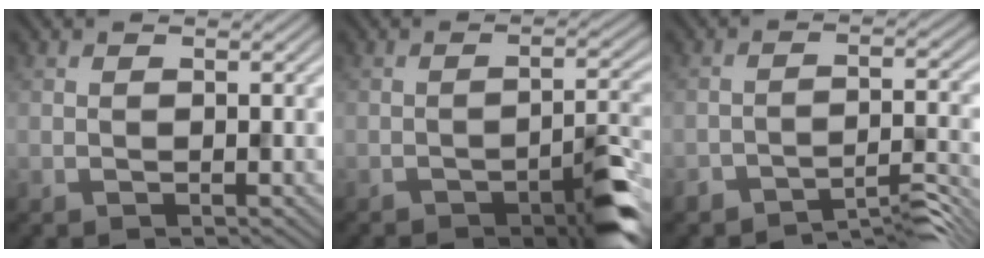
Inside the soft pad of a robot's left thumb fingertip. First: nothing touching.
{"total": 5.9, "force": [-3.8, 1.4, 4.4], "torque": [-0.060, 0.002, -0.056]}
{"total": 5.0, "force": [-4.5, 0.9, 2.1], "torque": [-0.031, 0.004, -0.068]}